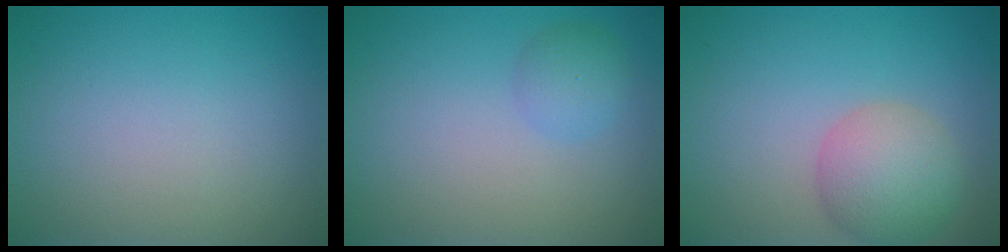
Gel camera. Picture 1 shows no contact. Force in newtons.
{"total": 1.9, "press": 1.9, "slide": 0.1}
{"total": 4.6, "press": 4.6, "slide": 0.2}